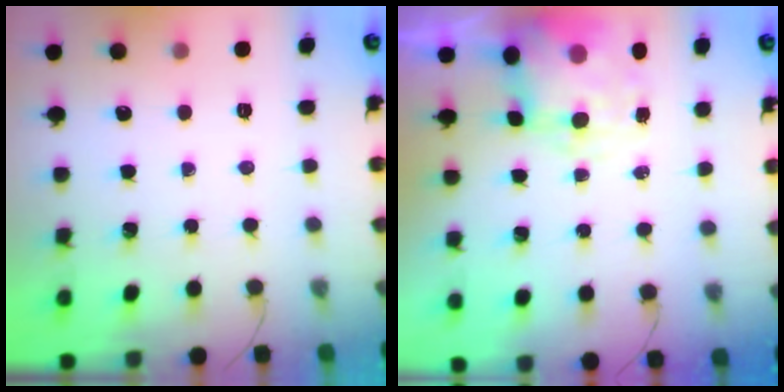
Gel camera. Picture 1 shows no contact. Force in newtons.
{"total": 8.1, "press": 7.9, "slide": 1.9}